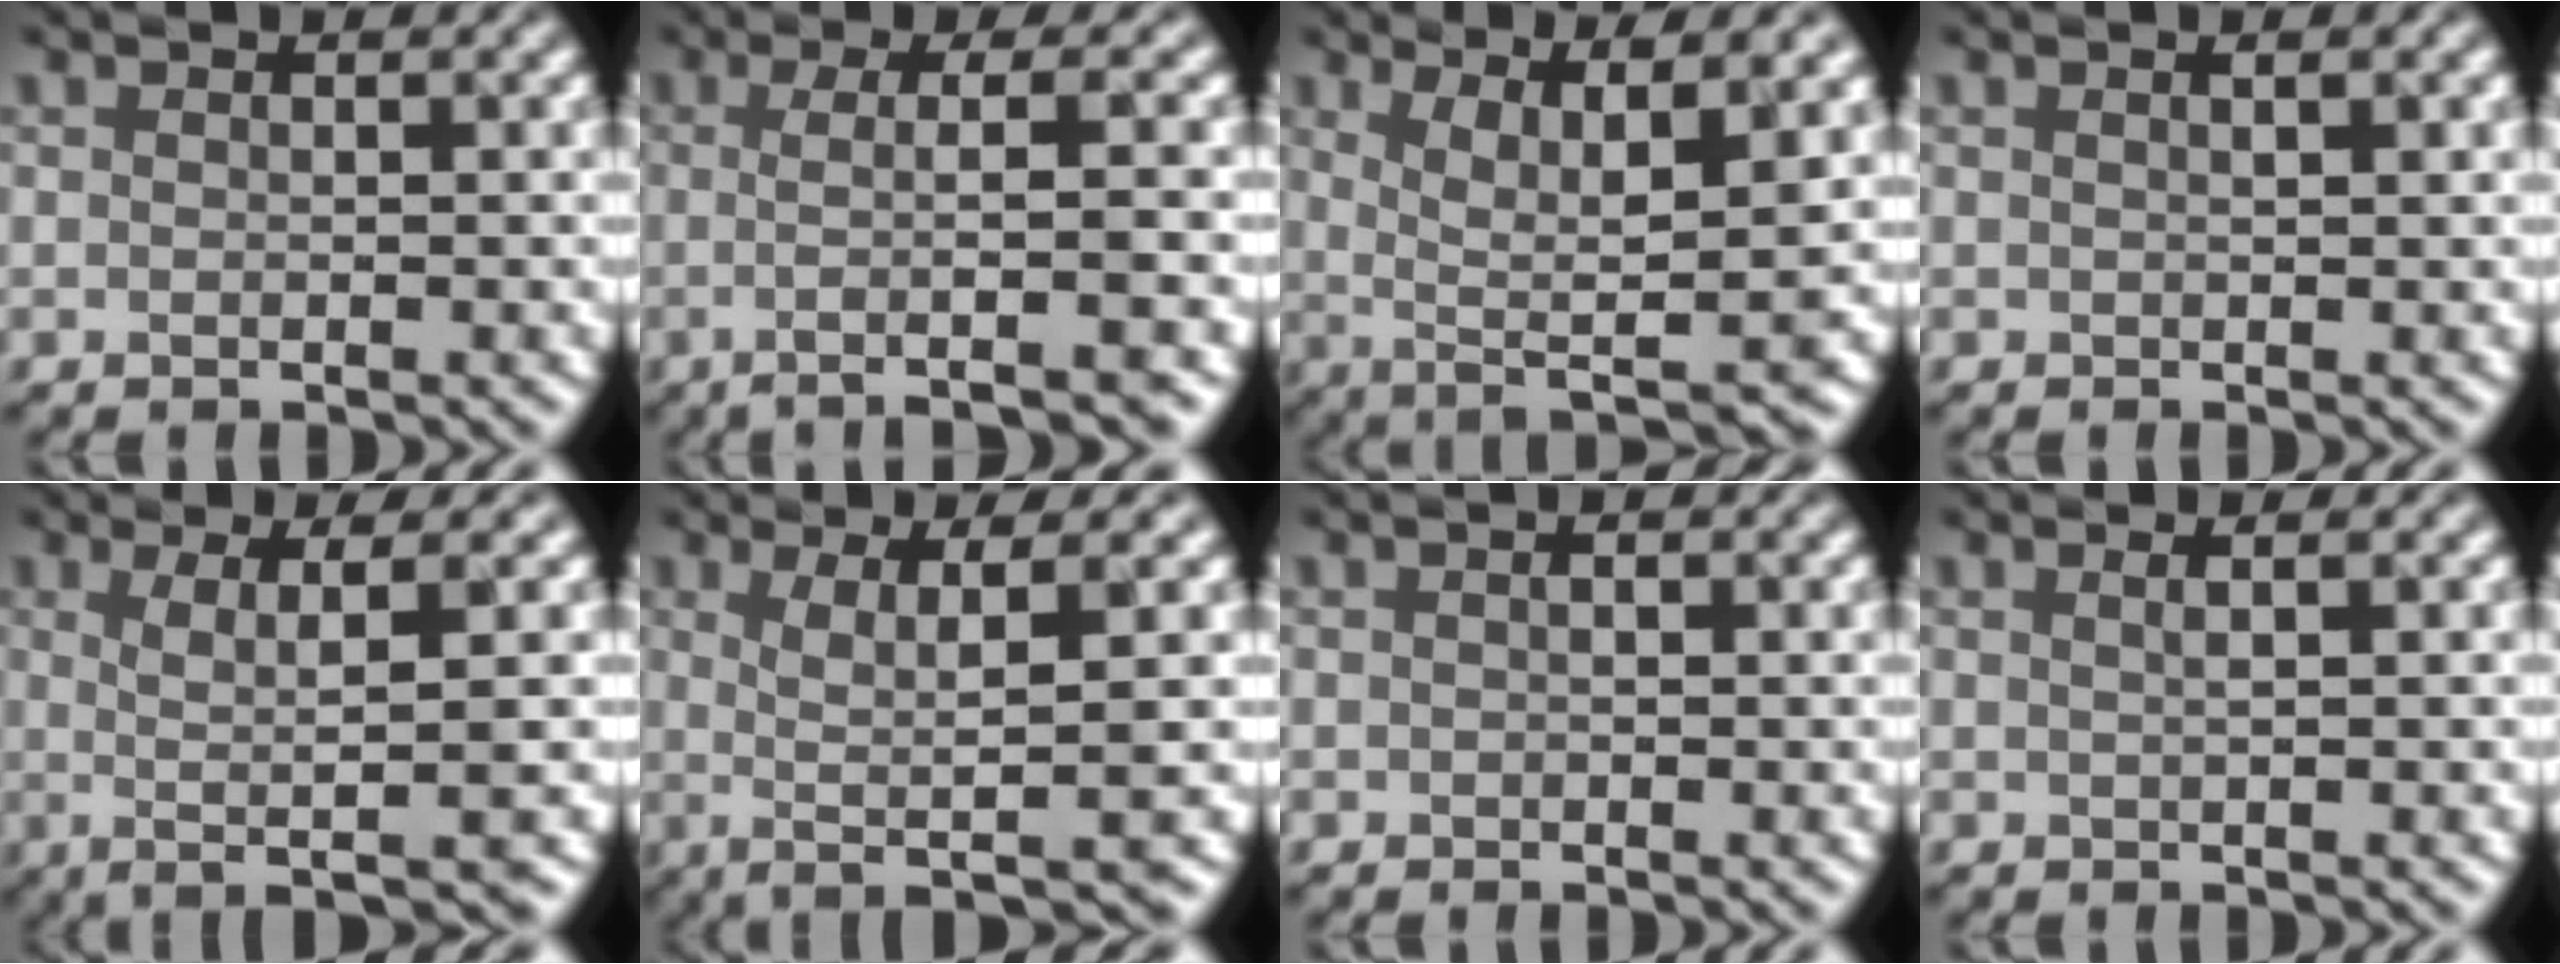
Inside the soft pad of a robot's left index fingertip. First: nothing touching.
{"total": 4.1, "force": [-1.1, 0.2, 4.0], "torque": [-0.066, 0.003, 0.008]}
{"total": 5.9, "force": [0.5, 1.0, 5.8], "torque": [-0.098, 0.002, 0.038]}
{"total": 0.9, "force": [0.6, 0.4, 0.6], "torque": [0.009, 0.016, 0.005]}
{"total": 4.4, "force": [-0.8, 0.1, 4.3], "torque": [-0.075, 0.000, 0.014]}
{"total": 4.9, "force": [-0.8, 0.3, 4.8], "torque": [-0.076, 0.000, 0.012]}
{"total": 0.0}
{"total": 0.7, "force": [0.4, 0.3, 0.5], "torque": [-0.004, 0.012, 0.007]}